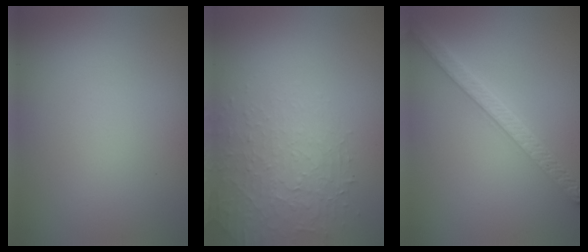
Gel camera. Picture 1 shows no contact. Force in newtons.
{"total": 1.9, "press": 1.4, "slide": 1.3}
{"total": 4.3, "press": 3.9, "slide": 1.9}